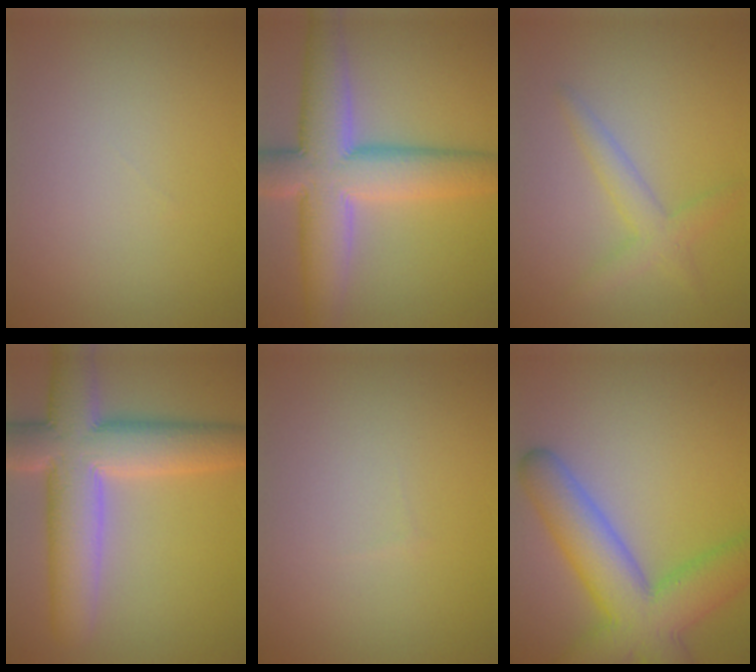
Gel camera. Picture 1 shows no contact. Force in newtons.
{"total": 10.1, "press": 10.1, "slide": 0.7}
{"total": 2.5, "press": 2.5, "slide": 0.1}
{"total": 10.4, "press": 10.4, "slide": 1.0}
{"total": 0.0}
{"total": 9.3, "press": 9.3, "slide": 0.5}